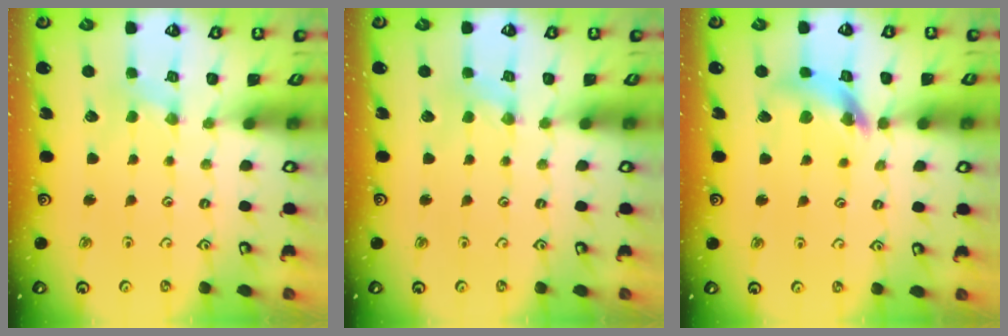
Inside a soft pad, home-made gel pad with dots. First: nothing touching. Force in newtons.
{"total": 1.3, "press": 1.3, "slide": 0.2}
{"total": 12.6, "press": 12.6, "slide": 1.5}